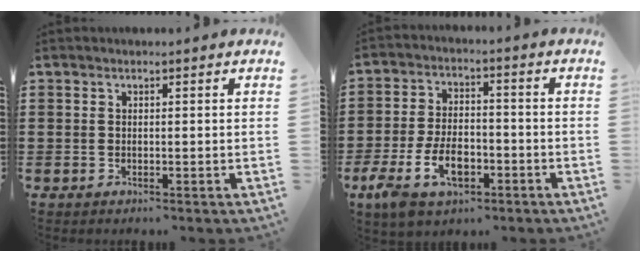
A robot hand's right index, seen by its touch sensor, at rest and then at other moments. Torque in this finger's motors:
{"motor_torque": [2.14, 0.00, 1.03, 0.21]}